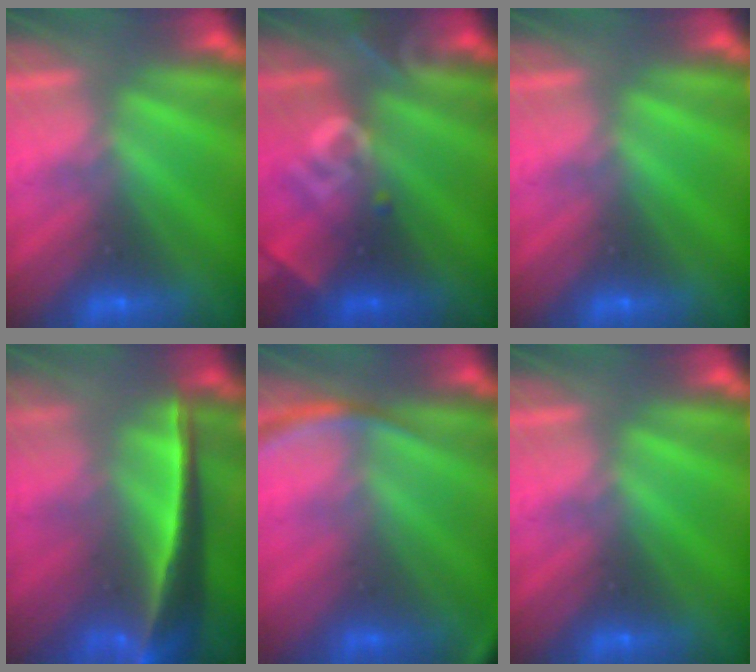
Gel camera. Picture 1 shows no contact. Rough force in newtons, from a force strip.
{"total": 2.6}
{"total": 0.0}
{"total": 7.7}
{"total": 2.7}
{"total": 0.0}